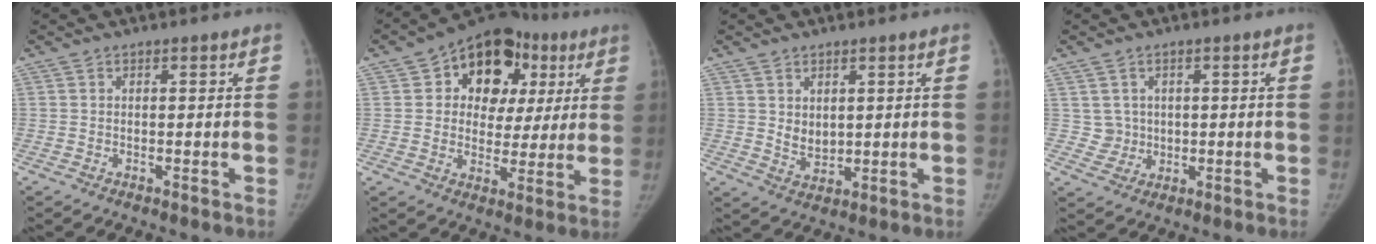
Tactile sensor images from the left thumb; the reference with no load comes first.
{"total": 18.4, "force": [6.9, 13.1, 11.0], "torque": [-0.093, 0.011, 0.098]}
{"total": 4.1, "force": [1.3, 2.9, 2.7], "torque": [-0.033, -0.017, 0.034]}
{"total": 3.9, "force": [0.8, 3.7, 0.9], "torque": [0.001, -0.003, 0.020]}